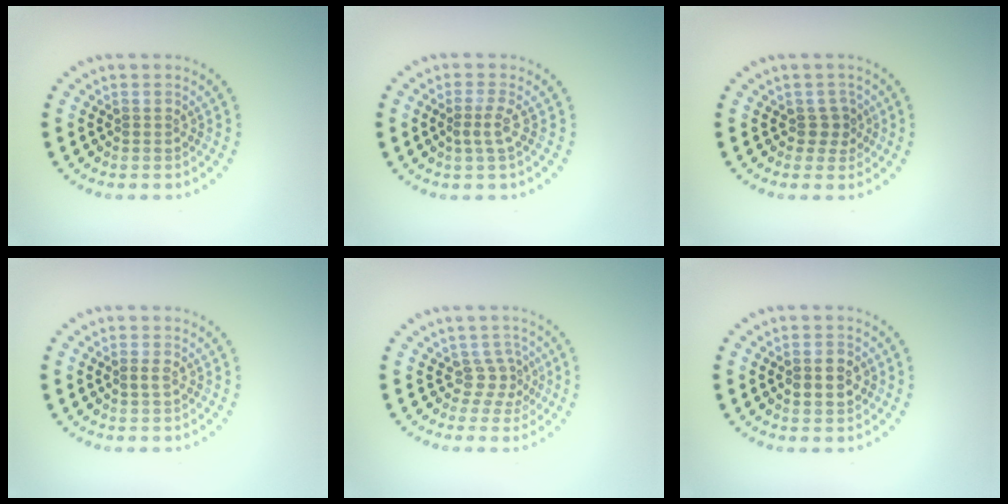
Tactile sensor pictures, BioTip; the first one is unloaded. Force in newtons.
{"total": 2.0, "press": 1.4, "slide": 1.4}
{"total": 1.6, "press": 1.3, "slide": 0.9}
{"total": 0.8, "press": 0.8, "slide": 0.1}
{"total": 2.1, "press": 1.4, "slide": 1.5}
{"total": 2.2, "press": 2.2, "slide": 0.2}